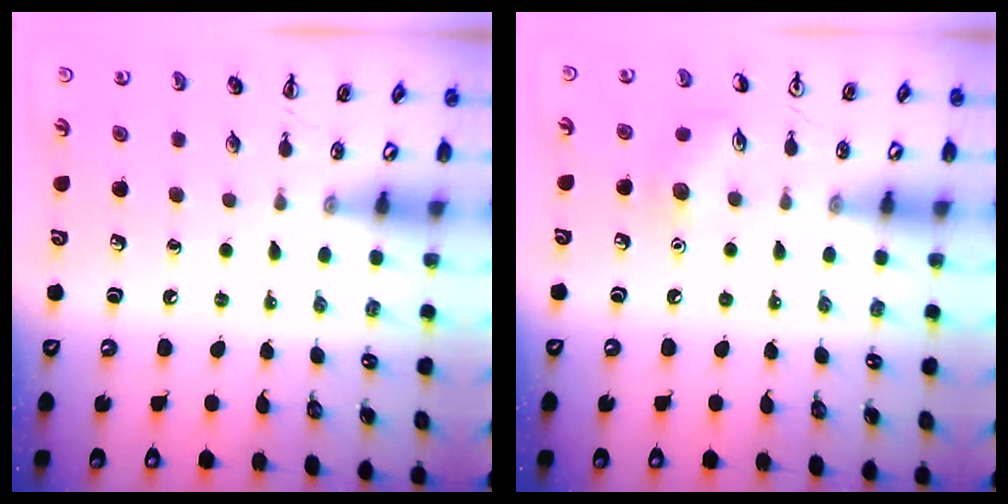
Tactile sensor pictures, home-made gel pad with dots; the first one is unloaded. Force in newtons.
{"total": 6.5, "press": 6.4, "slide": 1.2}